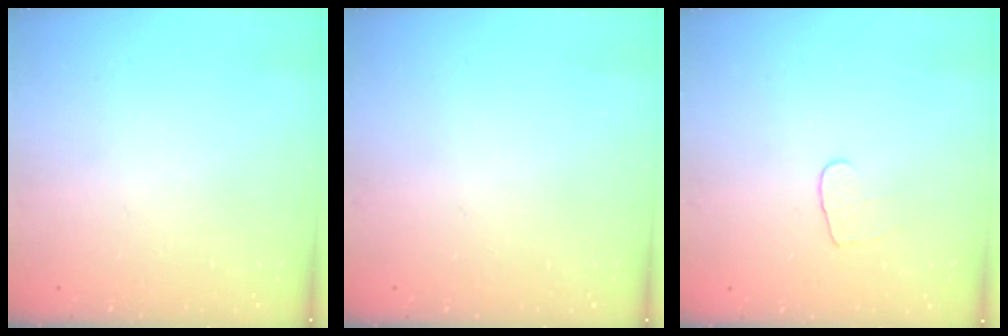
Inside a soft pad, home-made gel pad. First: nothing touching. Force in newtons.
{"total": 0.0}
{"total": 4.4, "press": 4.4, "slide": 0.3}